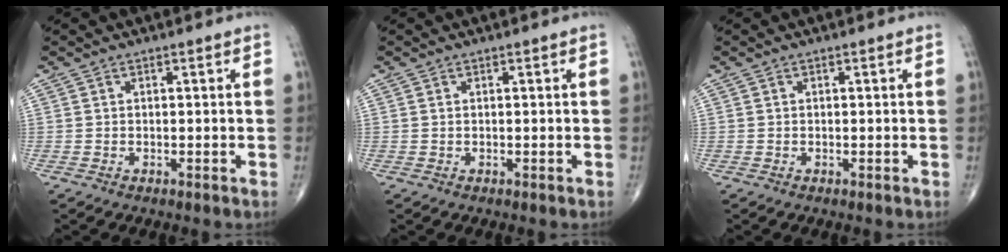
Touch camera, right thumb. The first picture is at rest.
{"total": 0.0}
{"total": 0.0}